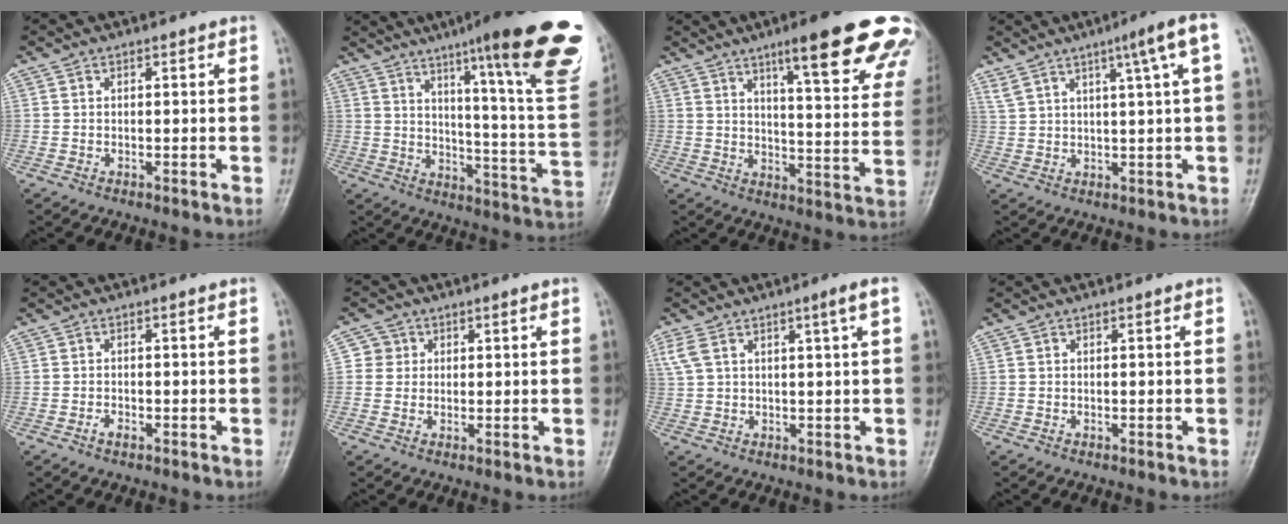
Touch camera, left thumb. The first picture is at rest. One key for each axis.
{"total": 28.0, "fx": 16.5, "fy": 3.1, "fz": 22.4, "tx": -0.265, "ty": -0.073, "tz": 0.227}
{"total": 22.5, "fx": 15.0, "fy": 3.9, "fz": 16.4, "tx": -0.184, "ty": -0.056, "tz": 0.191}
{"total": 8.5, "fx": 4.1, "fy": 0.1, "fz": 7.4, "tx": -0.121, "ty": -0.003, "tz": 0.067}
{"total": 1.2, "fx": -0.8, "fy": 0.6, "fz": 0.7, "tx": -0.011, "ty": 0.007, "tz": -0.014}
{"total": 2.9, "fx": 0.7, "fy": 2.8, "fz": 0.2, "tx": 0.021, "ty": 0.002, "tz": 0.004}
{"total": 5.0, "fx": 2.4, "fy": 0.4, "fz": 4.4, "tx": -0.091, "ty": 0.004, "tz": 0.054}
{"total": 0.0}